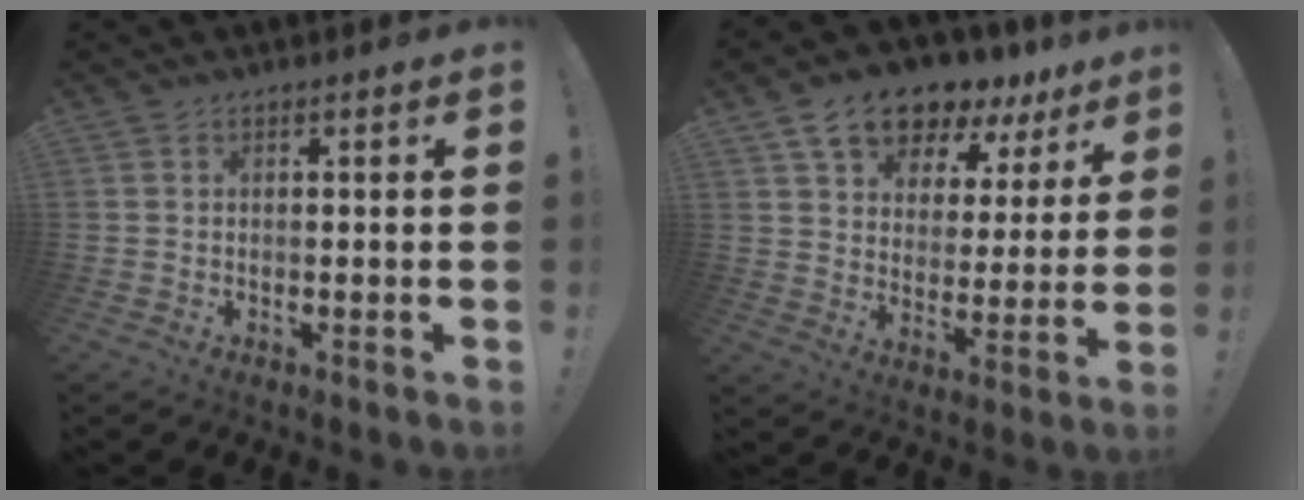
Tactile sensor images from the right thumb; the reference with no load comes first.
{"total": 13.3, "force": [10.4, 6.4, 5.3], "torque": [-0.090, -0.079, 0.187]}